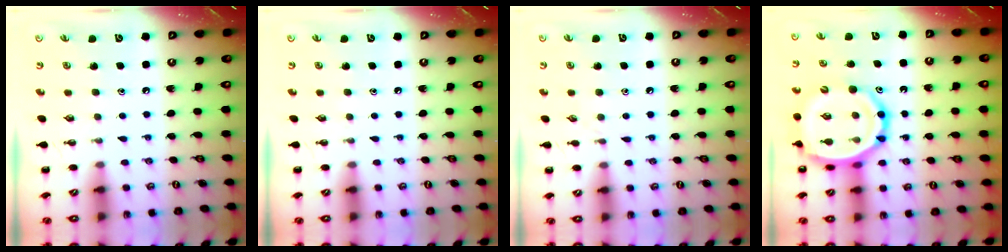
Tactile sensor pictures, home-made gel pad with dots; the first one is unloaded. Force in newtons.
{"total": 0.0}
{"total": 3.0, "press": 2.8, "slide": 1.1}
{"total": 16.6, "press": 16.1, "slide": 4.1}